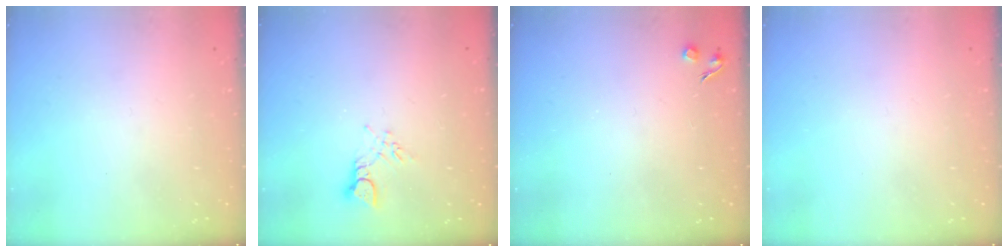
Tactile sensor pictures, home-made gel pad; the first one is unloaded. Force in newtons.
{"total": 2.6, "press": 2.6, "slide": 0.4}
{"total": 3.9, "press": 3.8, "slide": 0.7}
{"total": 0.0}